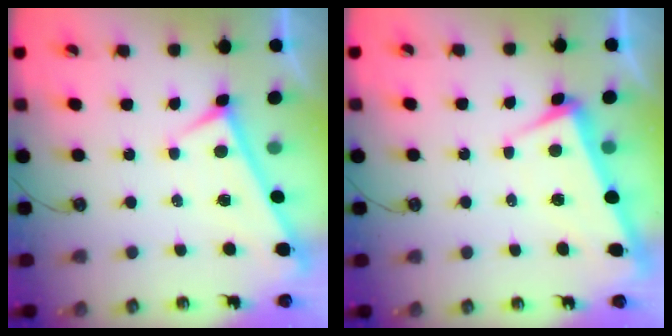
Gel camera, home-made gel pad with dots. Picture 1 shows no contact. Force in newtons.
{"total": 3.3, "press": 3.2, "slide": 0.8}